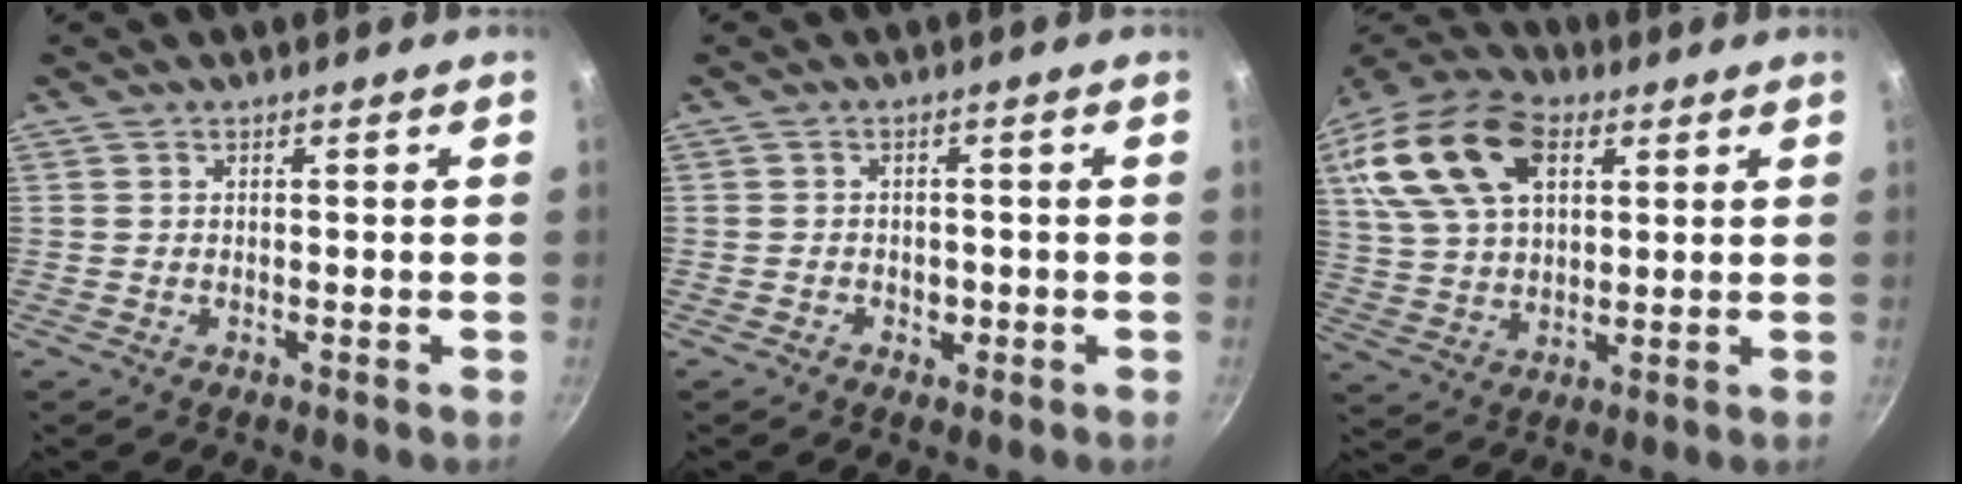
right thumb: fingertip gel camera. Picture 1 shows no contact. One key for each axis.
{"total": 2.1, "fx": -0.7, "fy": 1.8, "fz": 0.7, "tx": 0.002, "ty": 0.006, "tz": -0.007}
{"total": 19.4, "fx": 6.9, "fy": 12.0, "fz": 13.6, "tx": -0.246, "ty": 0.006, "tz": 0.123}